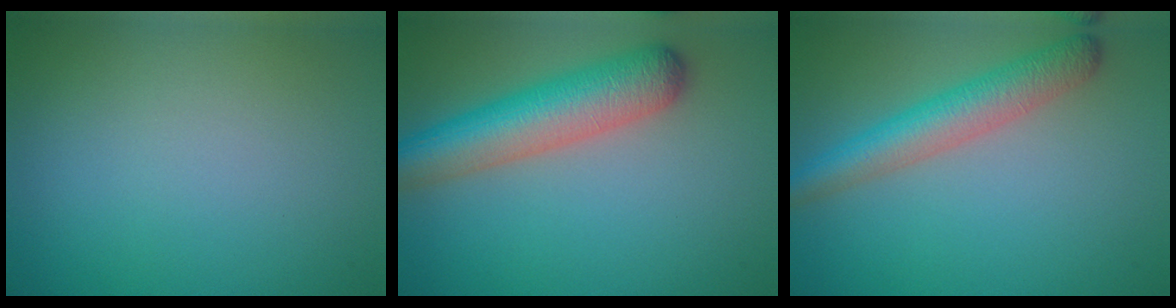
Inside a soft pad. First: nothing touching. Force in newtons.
{"total": 6.6, "press": 6.6, "slide": 0.3}
{"total": 4.6, "press": 4.6, "slide": 0.1}